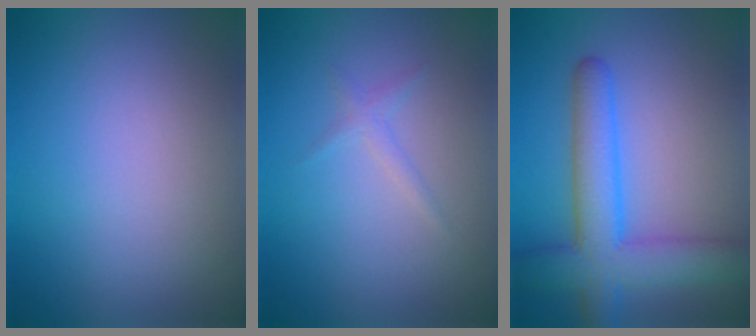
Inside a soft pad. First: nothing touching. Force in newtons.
{"total": 0.9, "press": 0.9, "slide": 0.1}
{"total": 6.6, "press": 6.6, "slide": 0.4}